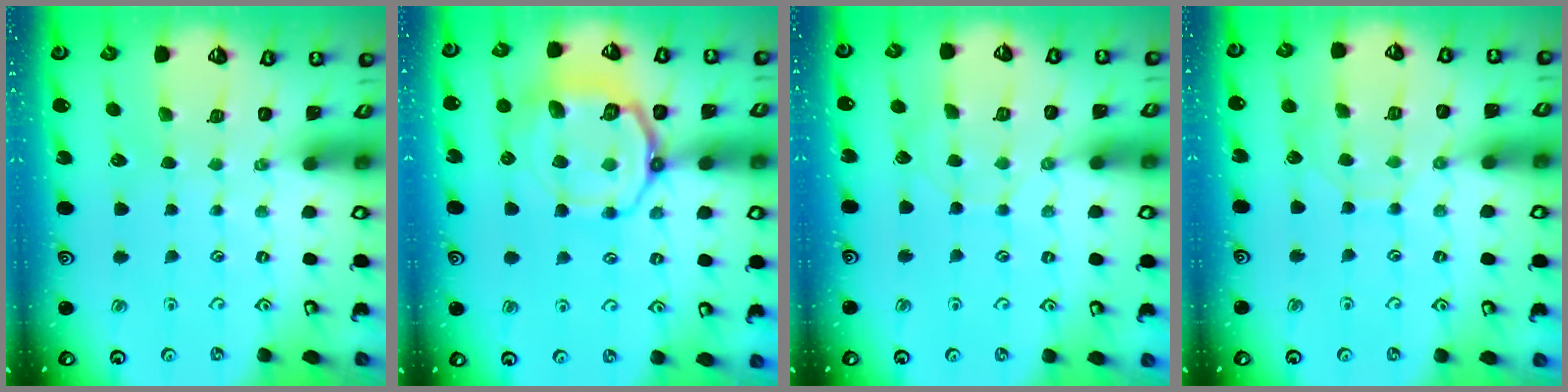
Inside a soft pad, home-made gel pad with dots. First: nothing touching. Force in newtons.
{"total": 14.2, "press": 14.1, "slide": 1.6}
{"total": 2.9, "press": 2.9, "slide": 0.3}
{"total": 5.7, "press": 5.7, "slide": 0.5}